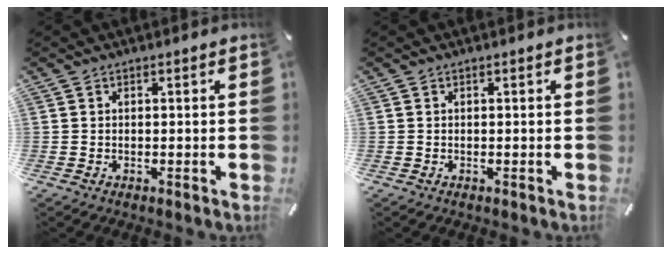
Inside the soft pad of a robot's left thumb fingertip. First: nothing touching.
{"total": 0.0}